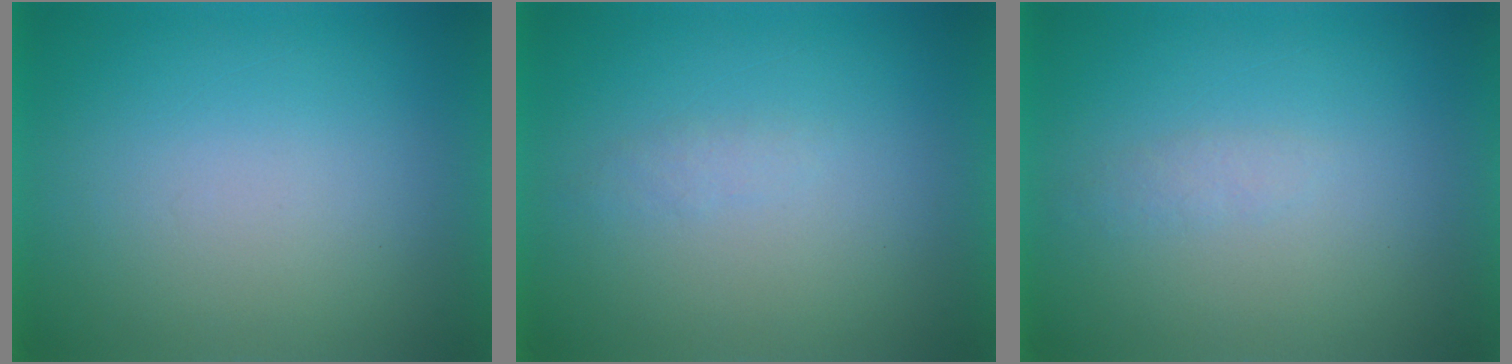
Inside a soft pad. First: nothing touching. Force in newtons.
{"total": 1.2}
{"total": 1.3}